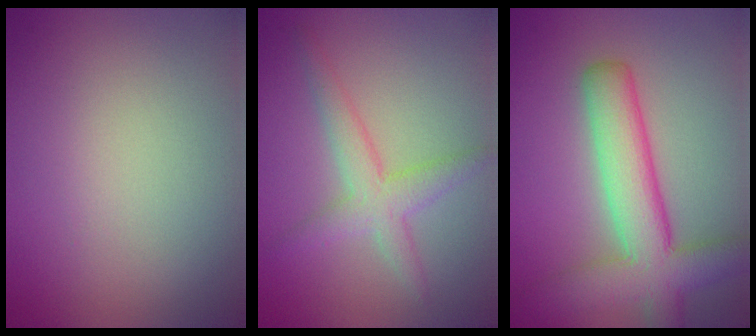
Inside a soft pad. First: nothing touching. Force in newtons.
{"total": 3.0, "press": 3.0, "slide": 0.1}
{"total": 7.3, "press": 7.3, "slide": 0.3}